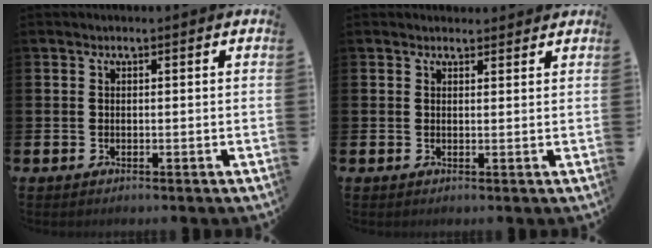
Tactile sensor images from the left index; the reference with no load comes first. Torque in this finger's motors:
{"motor_torque": [0.24, -0.21, -0.04, -0.02]}